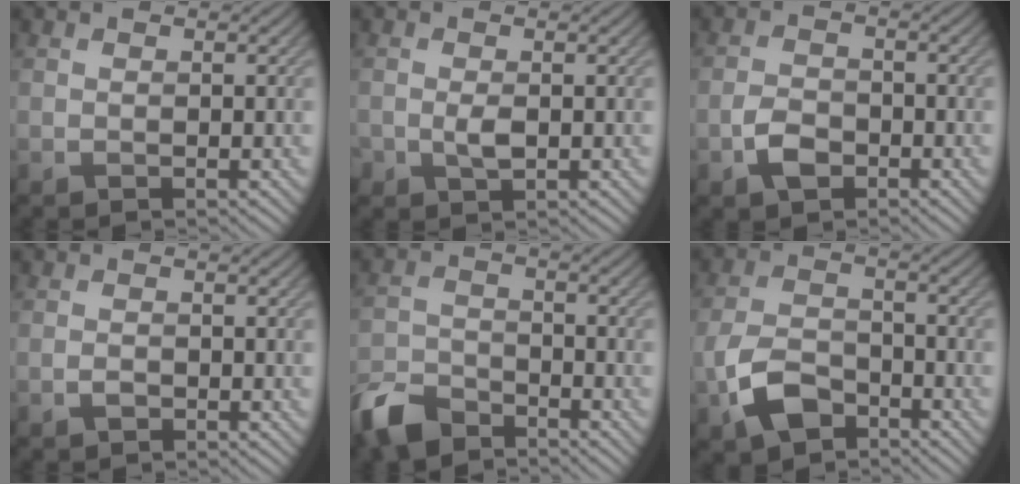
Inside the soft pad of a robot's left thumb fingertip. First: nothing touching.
{"total": 2.3, "force": [-0.5, 1.4, 1.7], "torque": [-0.039, -0.007, -0.009]}
{"total": 3.5, "force": [-1.9, 2.2, 1.9], "torque": [-0.043, -0.001, -0.044]}
{"total": 1.1, "force": [-0.7, 0.6, 0.6], "torque": [-0.015, -0.002, -0.014]}
{"total": 7.1, "force": [-5.9, 3.0, 2.7], "torque": [-0.064, -0.010, -0.132]}
{"total": 6.8, "force": [-3.9, 3.9, 4.1], "torque": [-0.099, -0.006, -0.087]}